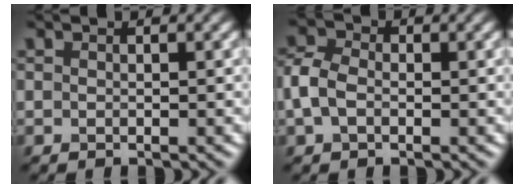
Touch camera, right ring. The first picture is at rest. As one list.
[{"total": 3.4, "force": [-0.4, 2.5, 2.4], "torque": [-0.058, 0.007, -0.015]}]